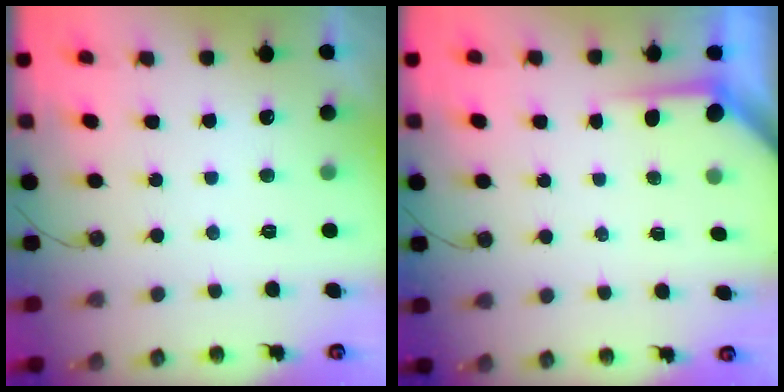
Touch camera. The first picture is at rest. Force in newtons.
{"total": 3.1, "press": 3.1, "slide": 0.4}